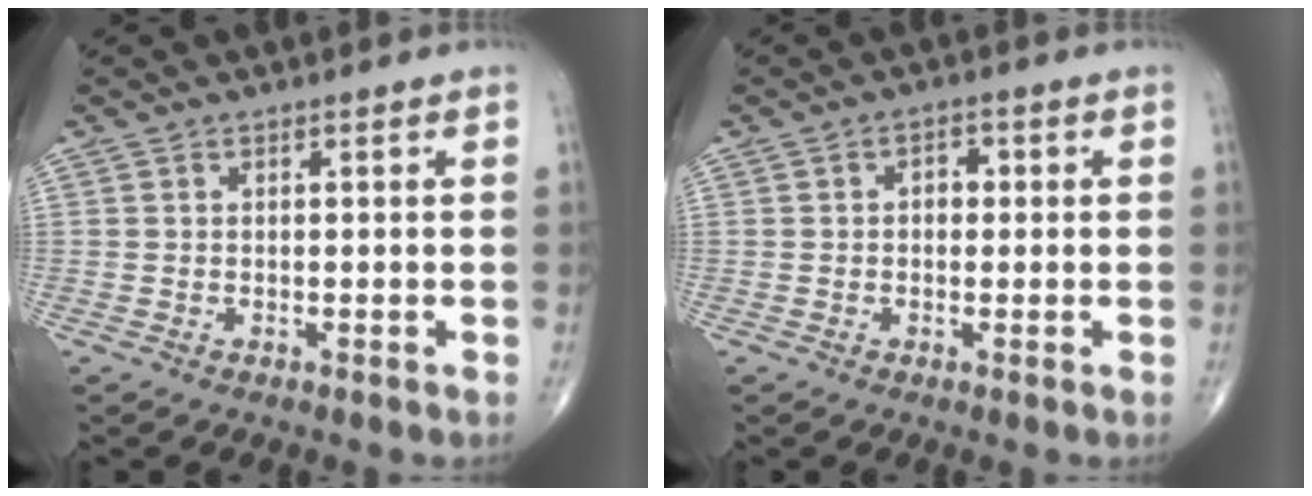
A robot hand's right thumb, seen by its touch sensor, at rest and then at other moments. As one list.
[{"total": 2.6, "force": [0.2, 1.8, 1.8], "torque": [-0.011, 0.007, -0.002]}]